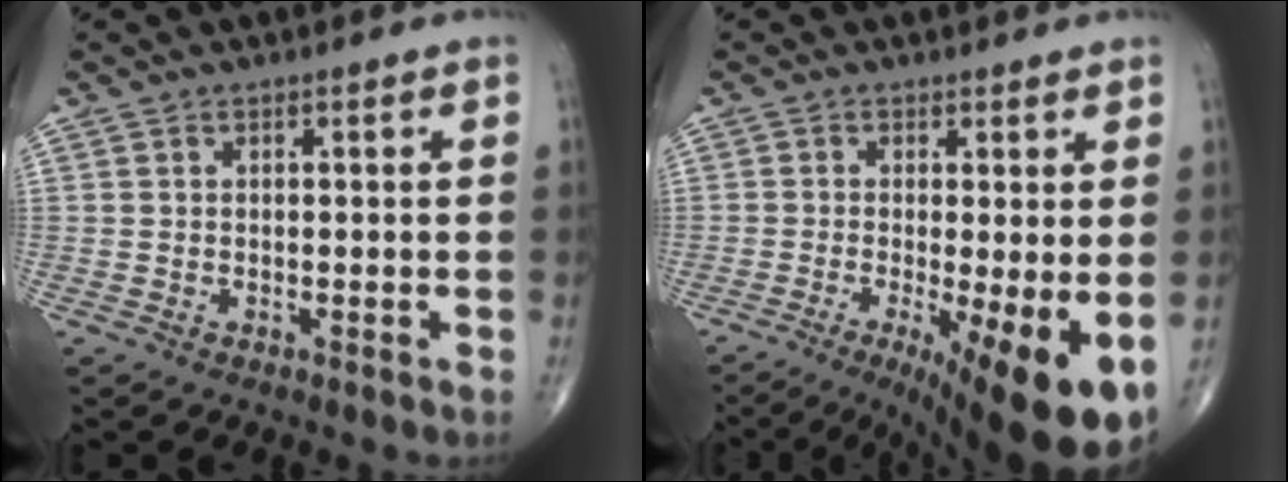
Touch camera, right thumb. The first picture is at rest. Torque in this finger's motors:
{"motor_torque": [1.68, 2.35, 0.33, -0.48, 0.31]}